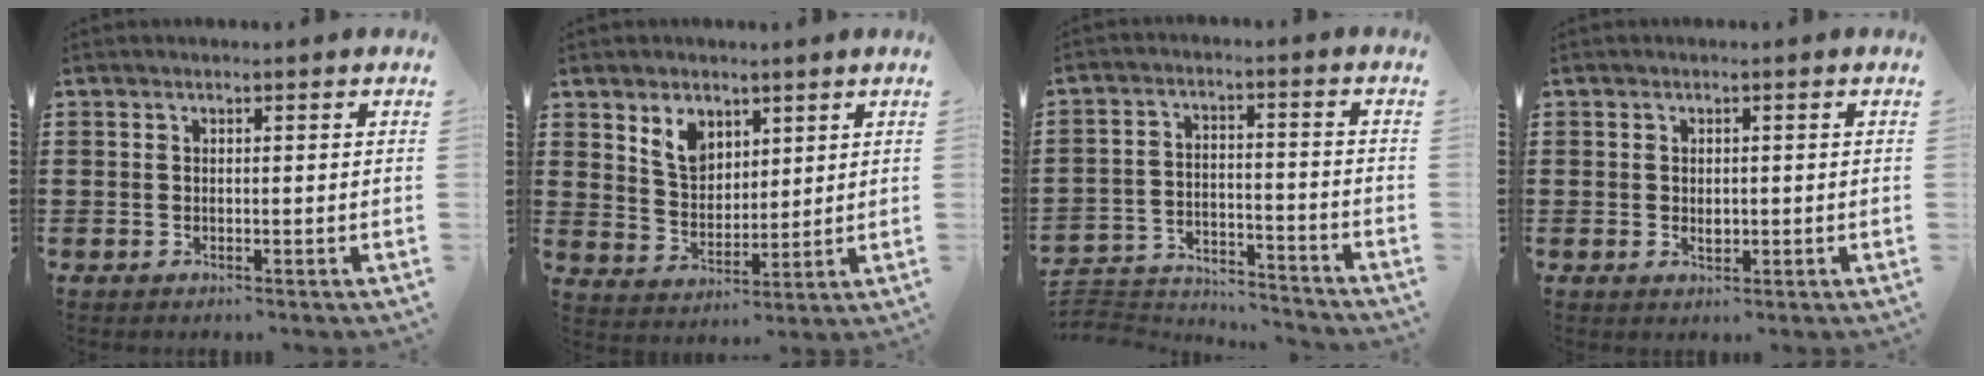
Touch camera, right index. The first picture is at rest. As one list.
[{"total": 5.7, "force": [3.6, 3.8, 2.3], "torque": [-0.054, 0.006, 0.066]}, {"total": 4.4, "force": [-4.4, 0.7, 0.6], "torque": [-0.022, 0.003, -0.091]}, {"total": 1.3, "force": [0.1, 0.7, 1.1], "torque": [-0.022, 0.001, 0.002]}]